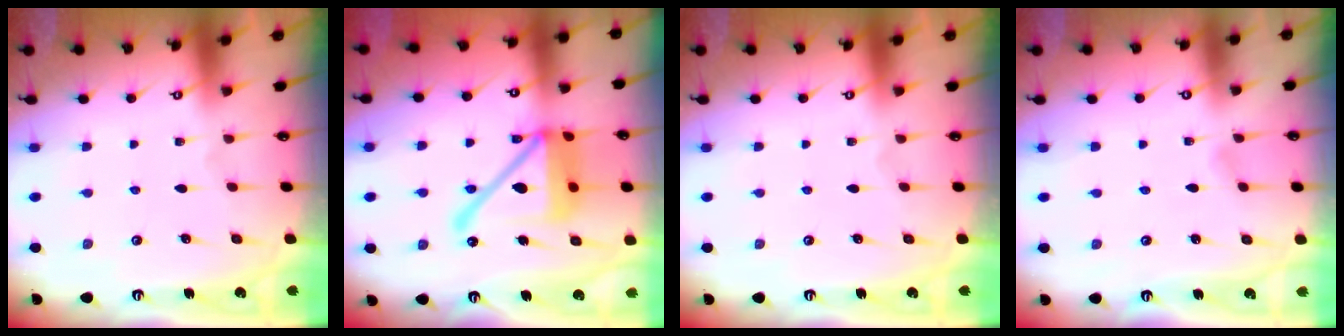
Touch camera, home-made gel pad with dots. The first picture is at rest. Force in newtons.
{"total": 18.5, "press": 18.3, "slide": 2.7}
{"total": 0.0}
{"total": 1.7, "press": 1.7, "slide": 0.2}